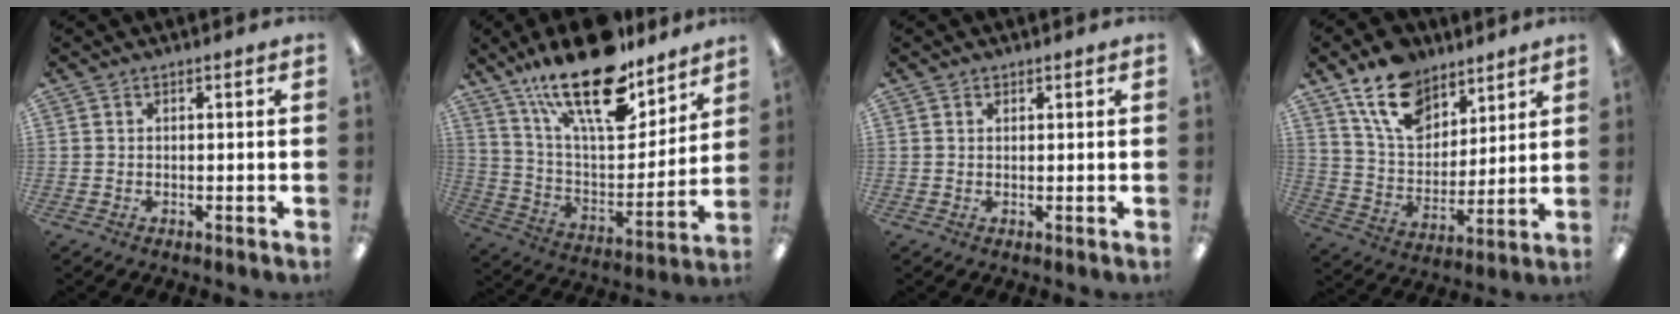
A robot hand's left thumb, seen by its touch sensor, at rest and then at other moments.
{"total": 25.4, "force": [17.4, 9.7, 15.7], "torque": [-0.257, -0.102, 0.298]}
{"total": 0.7, "force": [0.5, 0.4, 0.1], "torque": [-0.003, 0.002, 0.009]}
{"total": 16.3, "force": [11.2, 9.4, 7.1], "torque": [-0.131, -0.052, 0.211]}